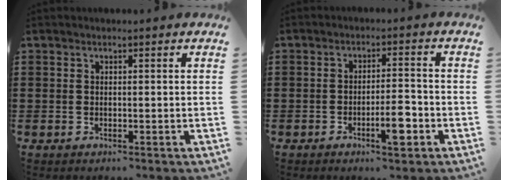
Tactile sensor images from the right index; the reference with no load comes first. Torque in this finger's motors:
{"motor_torque": [1.41, -0.44, 0.38, 0.16]}